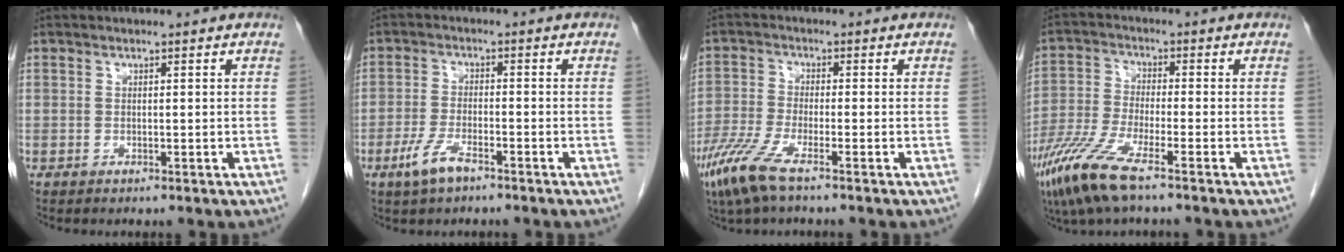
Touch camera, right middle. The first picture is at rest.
{"total": 4.7, "force": [-3.0, 1.1, 3.4], "torque": [-0.082, -0.007, -0.056]}
{"total": 6.7, "force": [-4.4, 0.6, 5.0], "torque": [-0.122, -0.020, -0.090]}
{"total": 9.0, "force": [-5.9, 0.8, 6.7], "torque": [-0.160, -0.026, -0.122]}